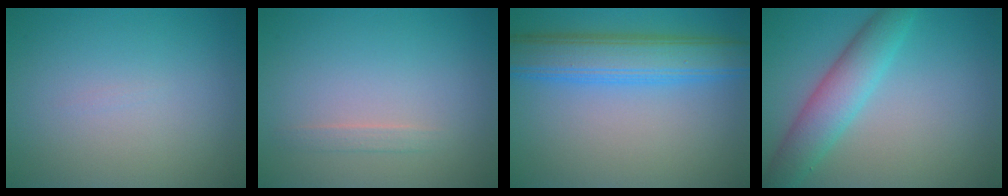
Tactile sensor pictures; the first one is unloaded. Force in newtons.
{"total": 0.9, "press": 0.9, "slide": 0.1}
{"total": 6.5, "press": 6.5, "slide": 0.1}
{"total": 4.8, "press": 4.8, "slide": 0.0}